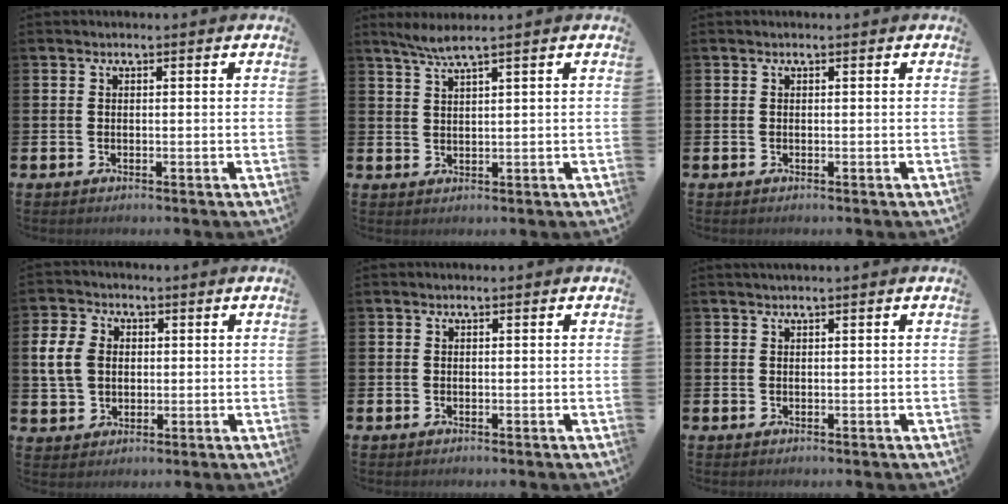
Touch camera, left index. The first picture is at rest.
{"total": 3.3, "force": [2.6, -0.2, 2.0], "torque": [-0.042, -0.003, 0.046]}
{"total": 0.0}
{"total": 6.0, "force": [1.3, 4.8, 3.4], "torque": [-0.067, 0.010, 0.020]}
{"total": 0.0}
{"total": 0.5, "force": [0.4, -0.1, 0.3], "torque": [-0.005, 0.000, 0.007]}